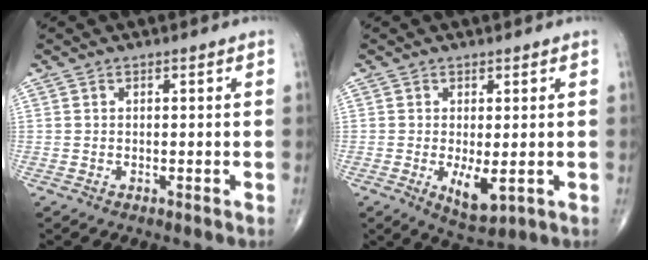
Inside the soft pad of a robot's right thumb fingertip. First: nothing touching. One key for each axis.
{"total": 5.2, "fx": -0.9, "fy": 2.1, "fz": 4.7, "tx": -0.075, "ty": -0.016, "tz": -0.006}